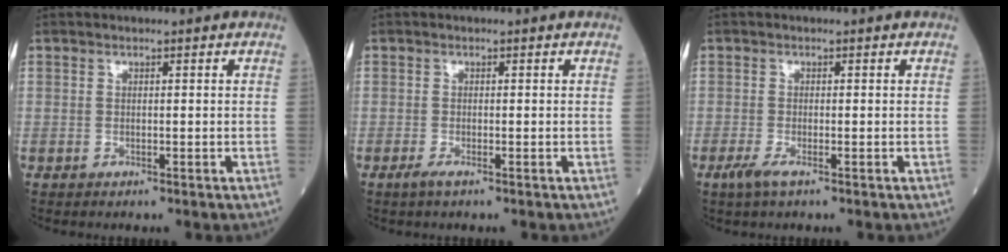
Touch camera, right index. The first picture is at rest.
{"total": 1.2, "force": [-0.8, 0.0, 0.9], "torque": [-0.025, -0.005, -0.018]}
{"total": 2.2, "force": [-1.3, 0.3, 1.8], "torque": [-0.042, -0.007, -0.029]}